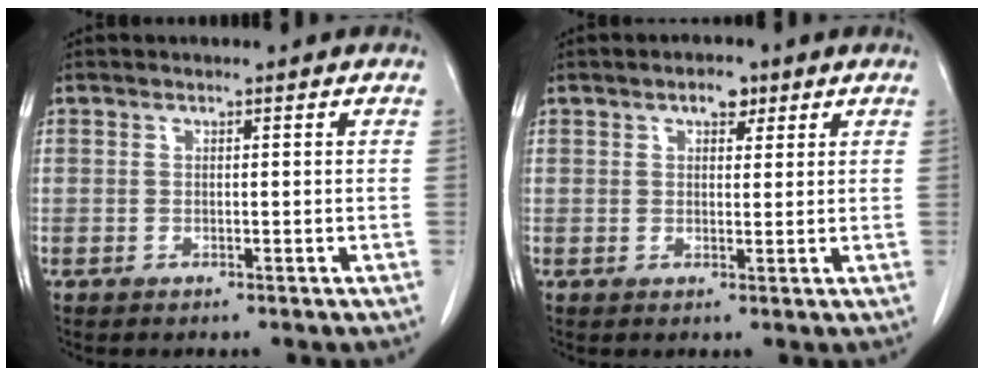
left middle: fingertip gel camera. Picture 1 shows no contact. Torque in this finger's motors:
{"motor_torque": [0.28, -0.15, -0.01, 0.01]}